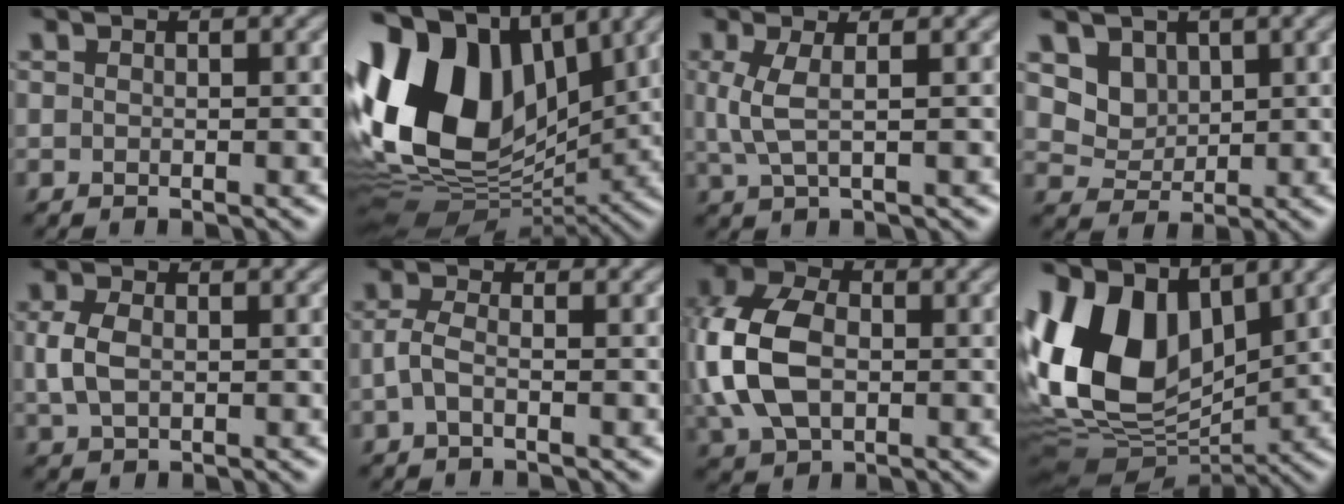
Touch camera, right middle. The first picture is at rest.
{"total": 17.0, "force": [2.5, 11.9, 11.9], "torque": [-0.262, 0.024, 0.038]}
{"total": 2.4, "force": [0.4, 0.7, 2.3], "torque": [-0.057, -0.001, 0.010]}
{"total": 3.4, "force": [2.0, 2.5, 1.0], "torque": [-0.033, -0.024, 0.059]}
{"total": 2.6, "force": [0.3, 1.8, 1.9], "torque": [-0.050, 0.003, 0.006]}
{"total": 1.8, "force": [-0.4, 0.7, 1.6], "torque": [-0.041, 0.000, -0.012]}
{"total": 8.5, "force": [0.1, 6.0, 6.1], "torque": [-0.155, 0.009, -0.006]}
{"total": 11.8, "force": [2.9, 7.7, 8.4], "torque": [-0.182, 0.009, 0.041]}